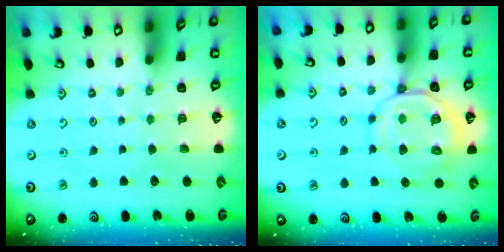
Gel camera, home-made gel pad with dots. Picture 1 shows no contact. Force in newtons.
{"total": 12.1, "press": 12.0, "slide": 1.6}